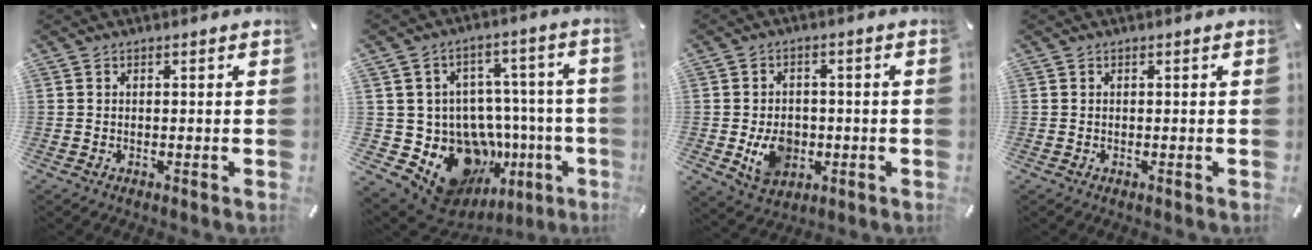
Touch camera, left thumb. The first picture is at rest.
{"total": 18.3, "force": [-8.1, 13.1, 9.9], "torque": [-0.148, 0.026, -0.101]}
{"total": 8.8, "force": [-1.8, 7.0, 5.0], "torque": [-0.086, 0.006, -0.029]}
{"total": 0.0}